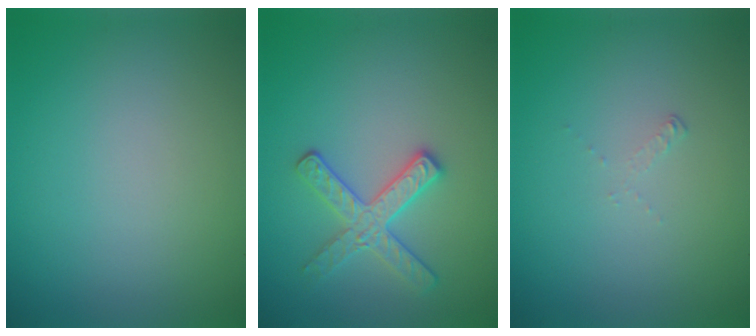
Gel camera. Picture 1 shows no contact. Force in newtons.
{"total": 2.8, "press": 2.7, "slide": 0.6}
{"total": 0.6, "press": 0.2, "slide": 0.6}